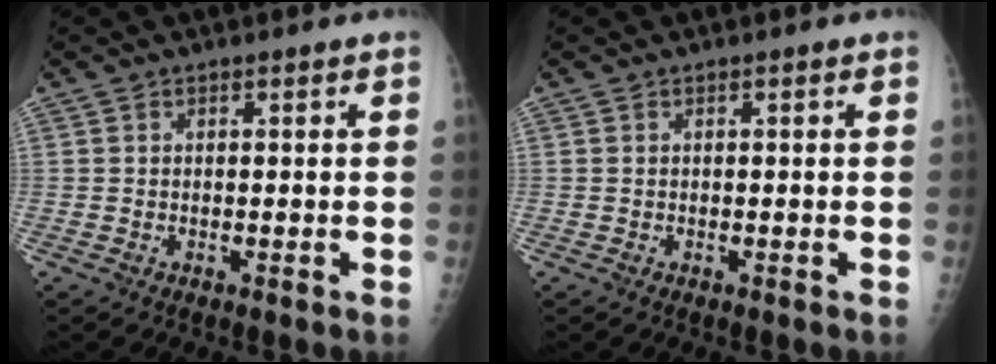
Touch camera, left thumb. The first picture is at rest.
{"total": 0.0}